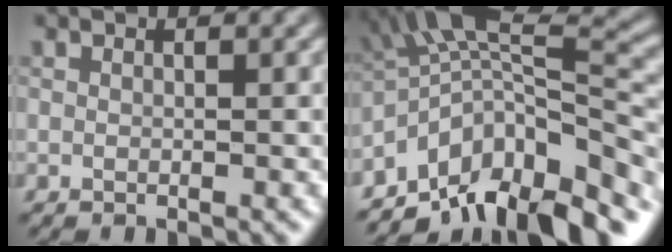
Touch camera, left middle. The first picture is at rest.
{"total": 12.9, "force": [-7.2, 5.0, 9.4], "torque": [-0.153, 0.027, -0.122]}